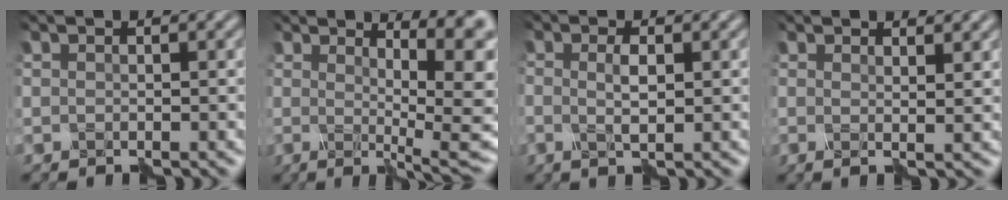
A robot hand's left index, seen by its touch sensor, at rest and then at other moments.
{"total": 10.6, "force": [1.9, 2.3, 10.2], "torque": [-0.092, 0.007, 0.027]}
{"total": 2.0, "force": [0.3, 0.5, 1.9], "torque": [-0.029, -0.001, 0.002]}
{"total": 2.1, "force": [1.6, 0.5, 1.3], "torque": [-0.011, 0.005, 0.002]}